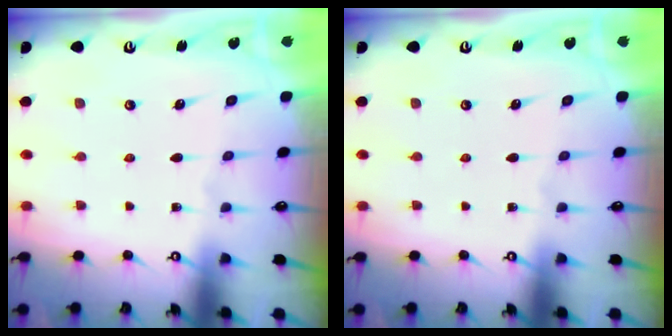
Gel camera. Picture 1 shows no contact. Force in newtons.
{"total": 0.0}